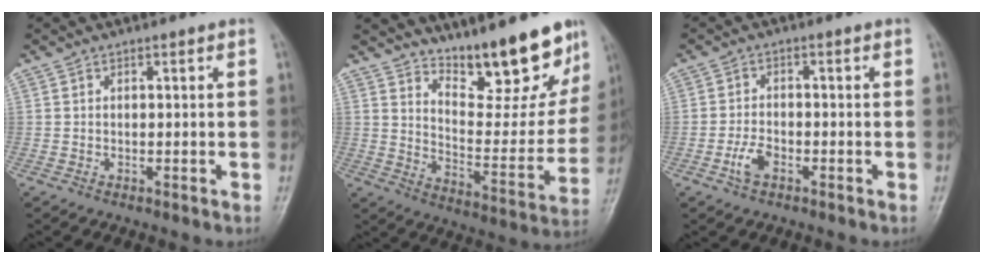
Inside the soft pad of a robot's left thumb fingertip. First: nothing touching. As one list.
[{"total": 18.2, "force": [14.4, 5.4, 9.7], "torque": [-0.091, -0.106, 0.219]}, {"total": 3.4, "force": [-1.7, 1.9, 2.3], "torque": [-0.048, 0.009, -0.033]}]